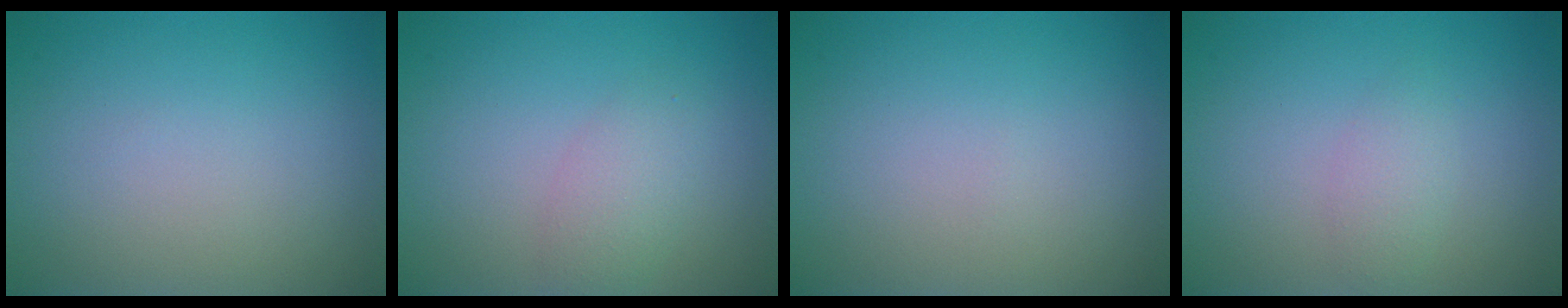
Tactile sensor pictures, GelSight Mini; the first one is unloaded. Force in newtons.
{"total": 2.2, "press": 2.2, "slide": 0.1}
{"total": 0.0}
{"total": 1.5, "press": 1.5, "slide": 0.0}